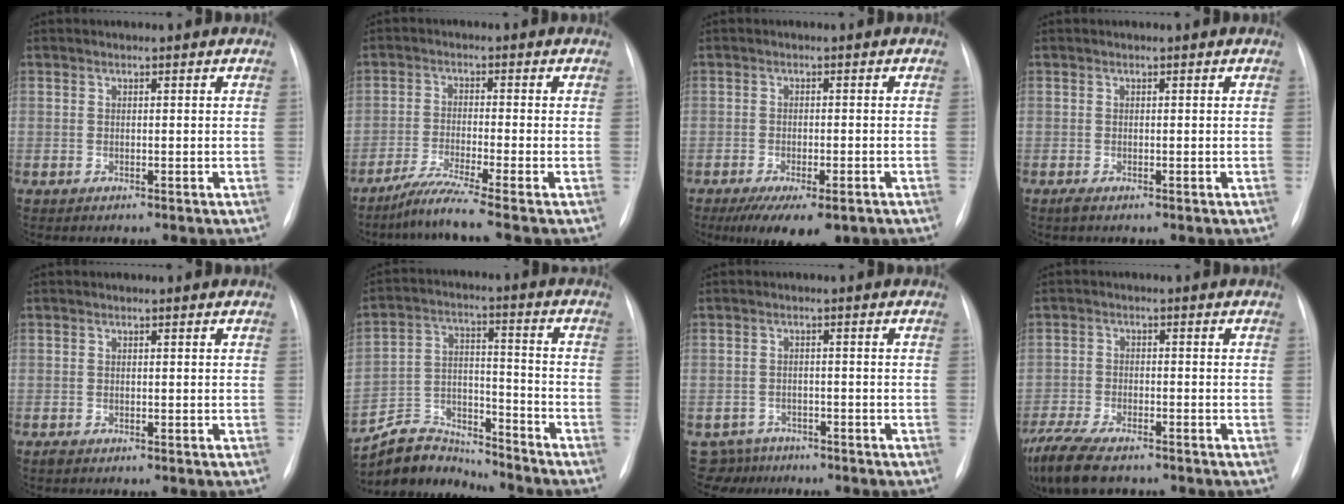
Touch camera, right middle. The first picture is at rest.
{"total": 6.1, "force": [-4.8, -1.9, 3.2], "torque": [-0.067, -0.032, -0.094]}
{"total": 9.2, "force": [-6.2, 2.8, 6.1], "torque": [-0.086, -0.015, -0.091]}
{"total": 0.7, "force": [-0.5, 0.1, 0.5], "torque": [-0.011, -0.003, -0.009]}
{"total": 0.5, "force": [-0.4, 0.2, 0.3], "torque": [-0.008, -0.002, -0.007]}
{"total": 11.5, "force": [-11.3, 2.4, 0.3], "torque": [-0.009, 0.032, -0.204]}
{"total": 4.5, "force": [-3.8, 2.2, -1.1], "torque": [0.025, 0.007, -0.062]}
{"total": 12.8, "force": [-9.9, 4.1, 7.0], "torque": [-0.152, -0.022, -0.164]}